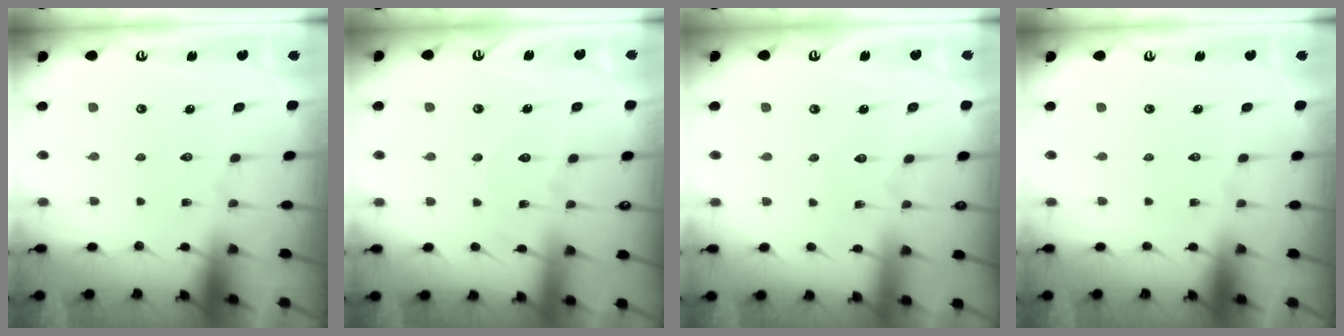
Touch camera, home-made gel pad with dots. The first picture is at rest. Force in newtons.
{"total": 6.3, "press": 6.3, "slide": 0.7}
{"total": 5.0, "press": 5.0, "slide": 0.4}
{"total": 0.0}